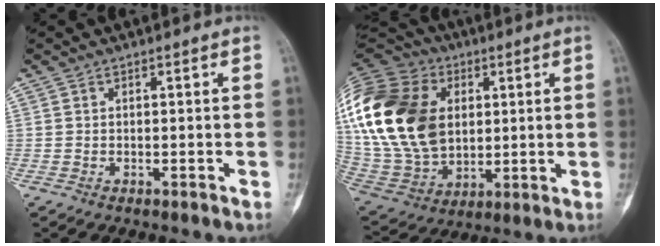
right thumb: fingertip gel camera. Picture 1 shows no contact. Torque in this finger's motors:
{"motor_torque": [-1.07, 2.45, 2.42, 0.35, 0.28]}